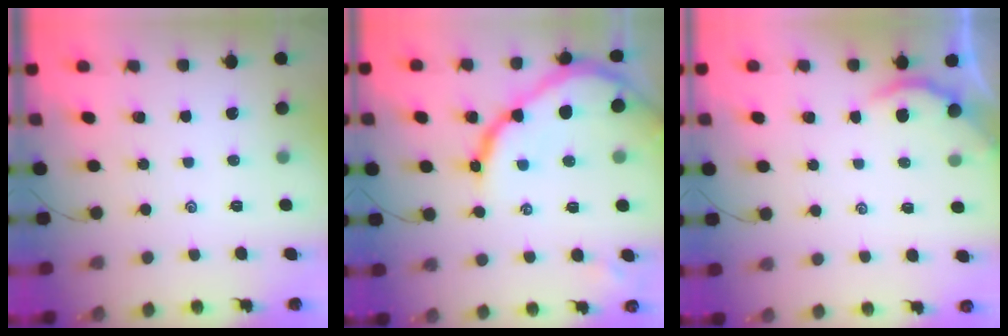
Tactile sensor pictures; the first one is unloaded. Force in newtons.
{"total": 15.4, "press": 15.3, "slide": 1.4}
{"total": 2.1, "press": 2.0, "slide": 0.4}